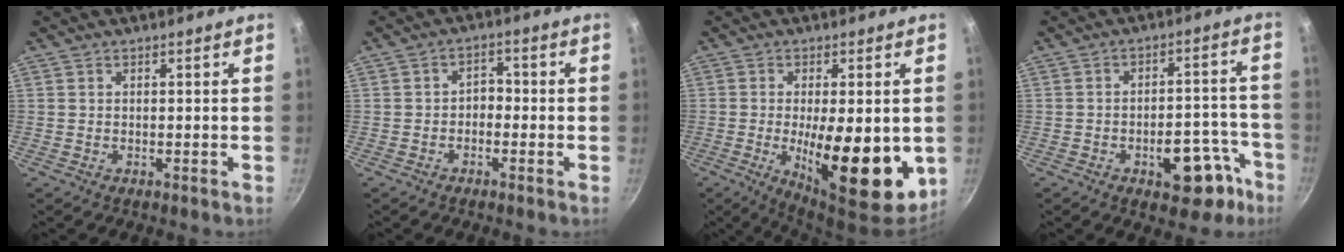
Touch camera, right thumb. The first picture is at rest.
{"total": 2.9, "force": [-1.0, 2.1, 1.7], "torque": [-0.011, 0.017, -0.023]}
{"total": 16.9, "force": [-2.5, 6.0, 15.6], "torque": [-0.215, -0.010, -0.028]}
{"total": 12.3, "force": [-6.2, 6.3, 8.5], "torque": [-0.052, 0.054, -0.074]}